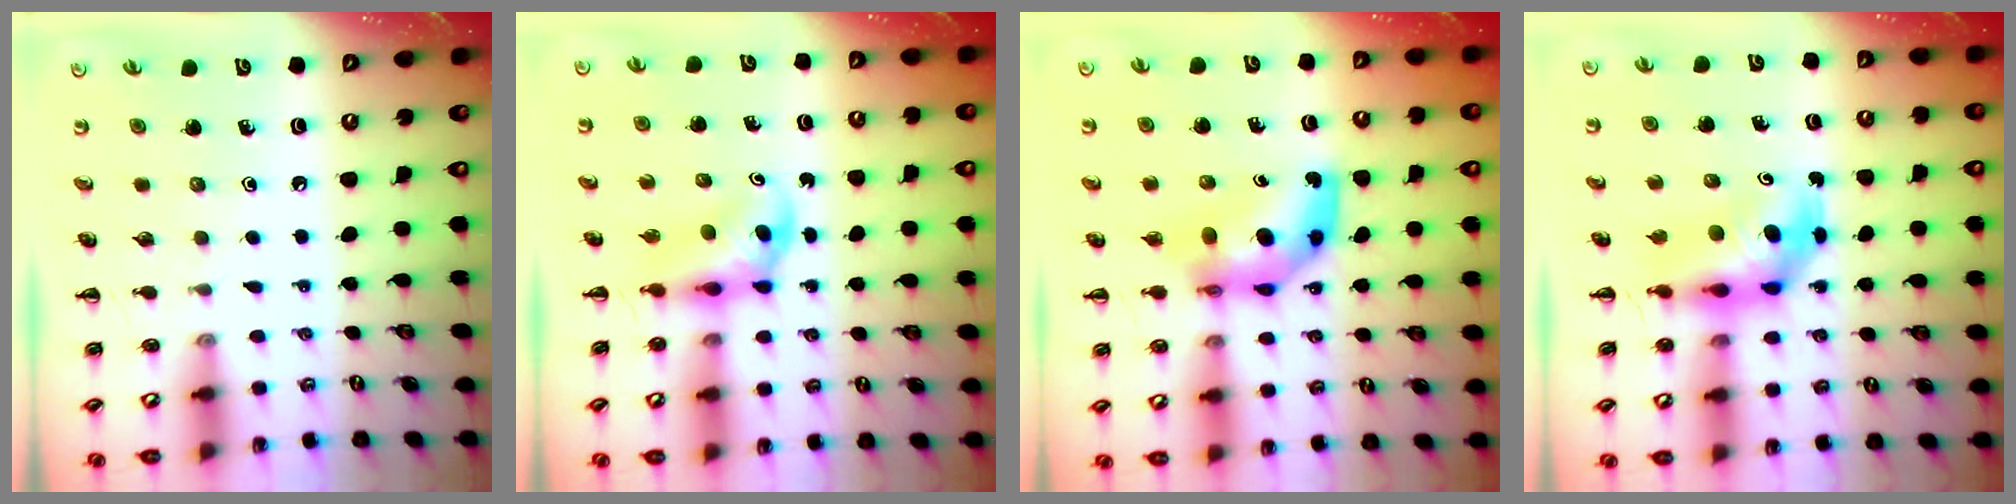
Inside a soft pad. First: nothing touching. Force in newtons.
{"total": 4.3, "press": 4.1, "slide": 1.0}
{"total": 8.3, "press": 8.1, "slide": 1.9}
{"total": 6.3, "press": 6.1, "slide": 1.4}